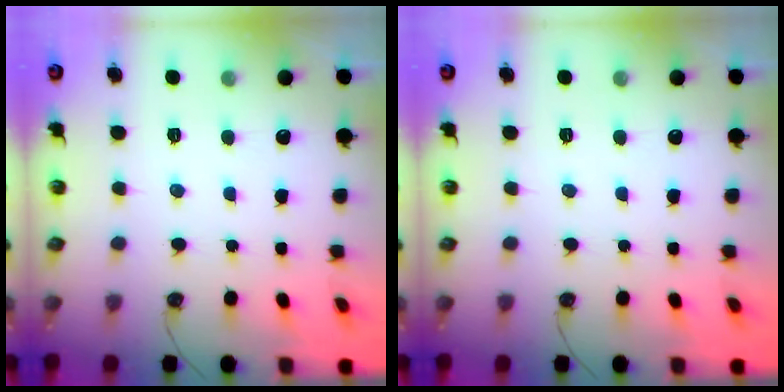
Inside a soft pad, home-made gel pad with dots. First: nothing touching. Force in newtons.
{"total": 0.0}